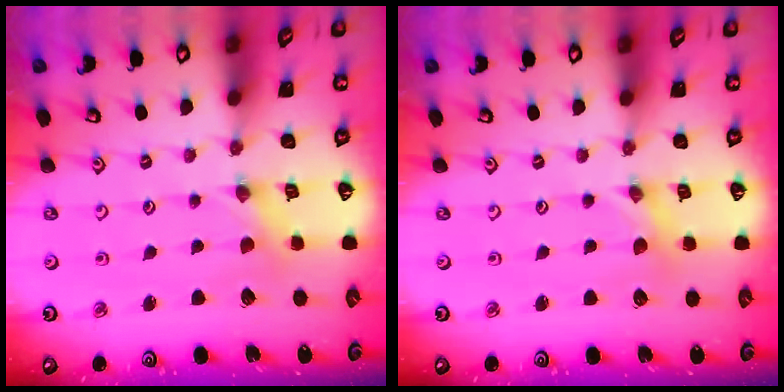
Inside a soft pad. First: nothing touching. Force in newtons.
{"total": 0.8, "press": 0.8, "slide": 0.1}